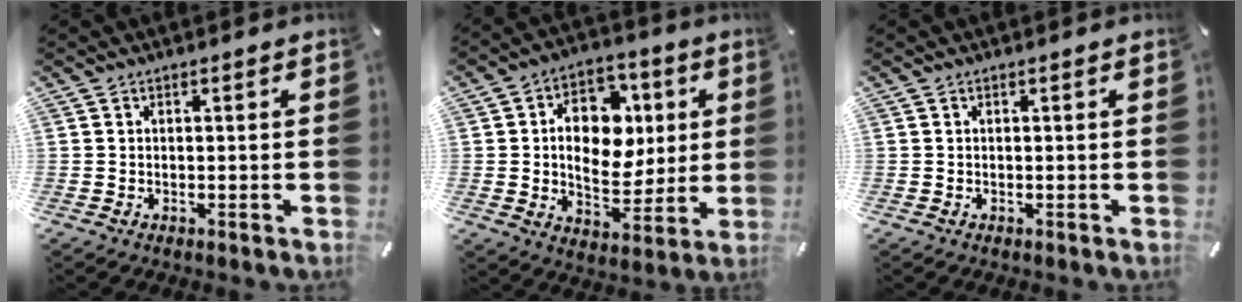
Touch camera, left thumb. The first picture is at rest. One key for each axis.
{"total": 14.4, "fx": 2.2, "fy": 10.9, "fz": 9.2, "tx": -0.131, "ty": -0.007, "tz": 0.042}
{"total": 0.0}